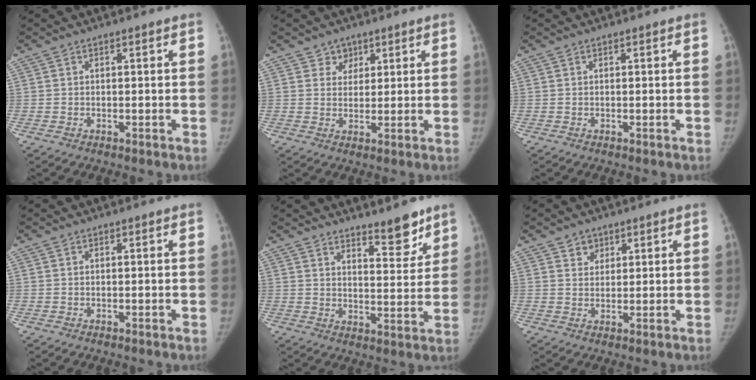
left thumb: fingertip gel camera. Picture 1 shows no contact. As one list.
[{"total": 3.3, "force": [2.0, 2.6, 0.1], "torque": [0.024, -0.010, 0.028]}, {"total": 0.0}, {"total": 0.0}, {"total": 7.5, "force": [6.1, 2.1, 3.8], "torque": [-0.033, -0.054, 0.096]}, {"total": 2.9, "force": [1.9, 2.2, 0.5], "torque": [0.012, -0.012, 0.029]}]